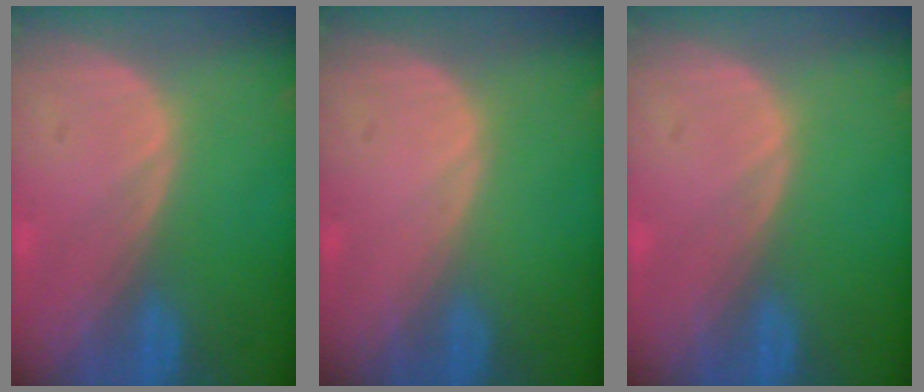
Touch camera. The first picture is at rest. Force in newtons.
{"total": 0.0}
{"total": 0.0}